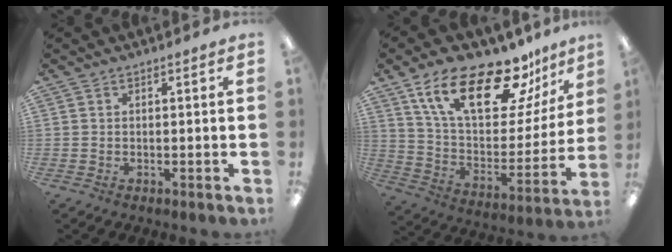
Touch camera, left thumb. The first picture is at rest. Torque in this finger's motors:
{"motor_torque": [0.44, 0.47, 1.53, -1.24, 0.37]}